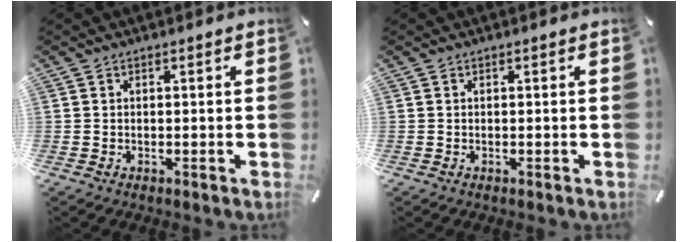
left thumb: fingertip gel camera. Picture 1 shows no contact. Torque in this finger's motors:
{"motor_torque": [0.00, 0.00, 0.00, 0.01, 0.00]}